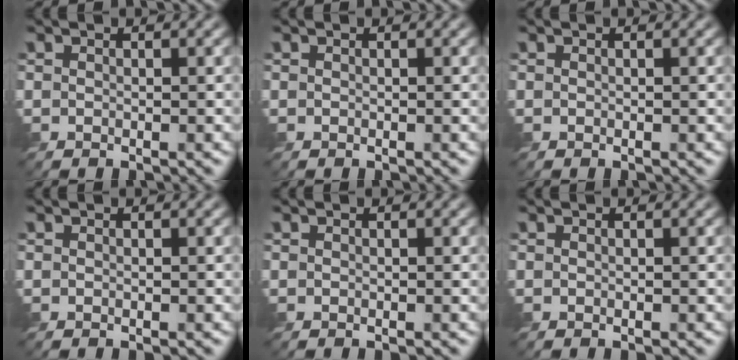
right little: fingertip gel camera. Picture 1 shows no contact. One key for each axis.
{"total": 0.0}
{"total": 0.0}
{"total": 0.0}
{"total": 0.0}
{"total": 0.0}